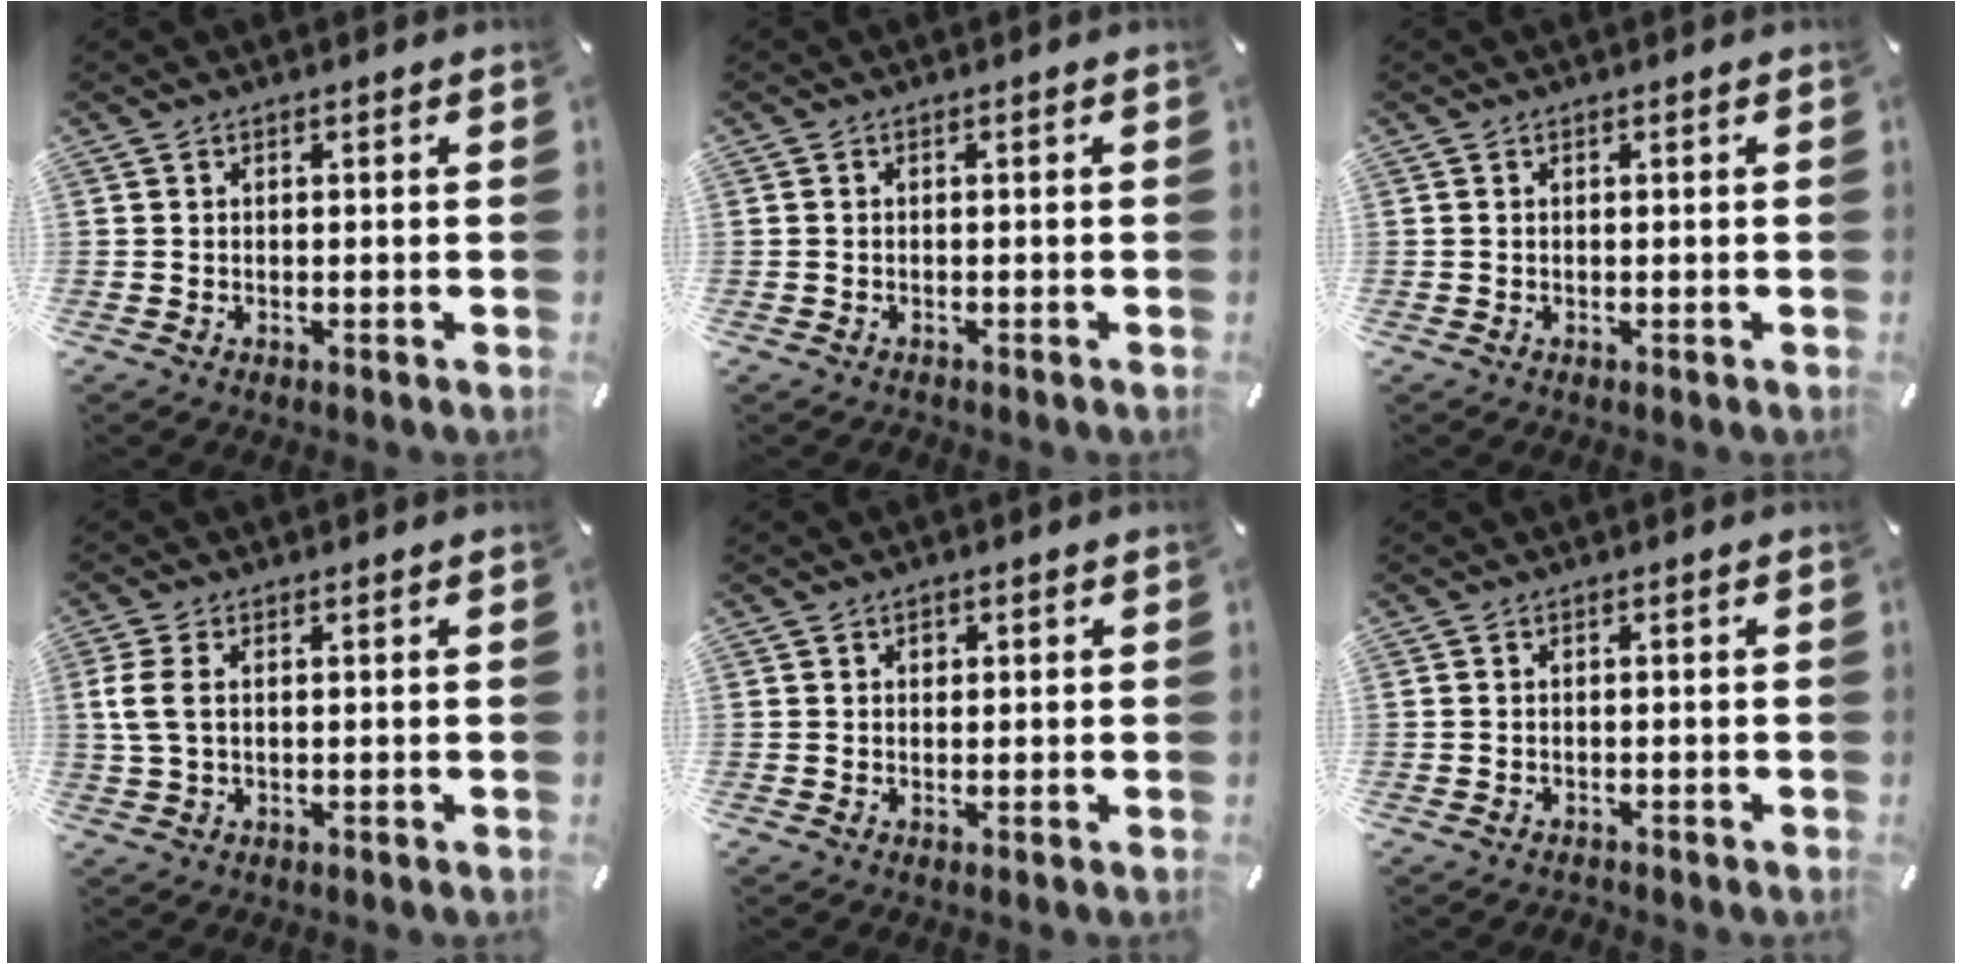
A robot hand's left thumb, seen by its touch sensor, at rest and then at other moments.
{"total": 0.7, "force": [-0.5, 0.4, 0.2], "torque": [-0.004, 0.001, -0.012]}
{"total": 0.0}
{"total": 4.6, "force": [0.6, 2.5, 3.8], "torque": [-0.096, -0.001, 0.006]}
{"total": 1.1, "force": [0.2, 1.0, 0.4], "torque": [0.007, -0.002, 0.000]}
{"total": 1.0, "force": [-0.8, 0.6, 0.3], "torque": [-0.008, 0.001, -0.018]}